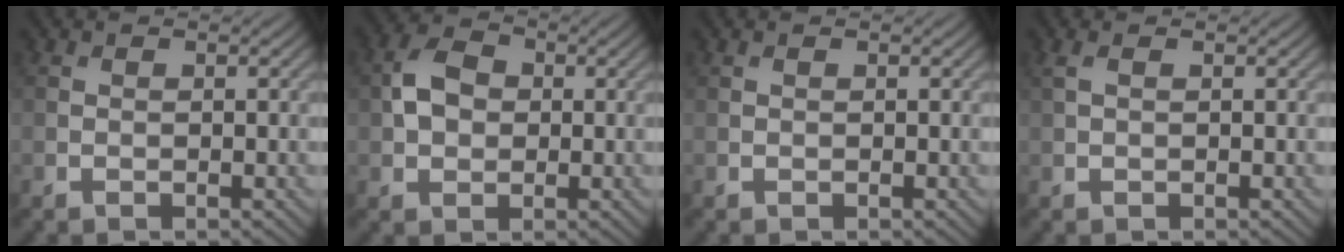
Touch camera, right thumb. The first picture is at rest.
{"total": 4.6, "force": [0.3, 3.6, 2.8], "torque": [-0.063, 0.005, -0.002]}
{"total": 0.0}
{"total": 1.2, "force": [0.6, 0.3, 1.0], "torque": [-0.030, 0.006, 0.012]}